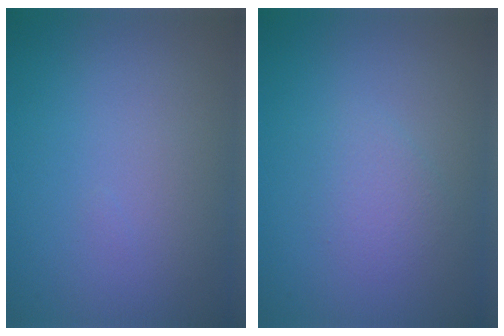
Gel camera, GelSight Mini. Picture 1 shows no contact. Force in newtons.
{"total": 1.5, "press": 1.5, "slide": 0.1}